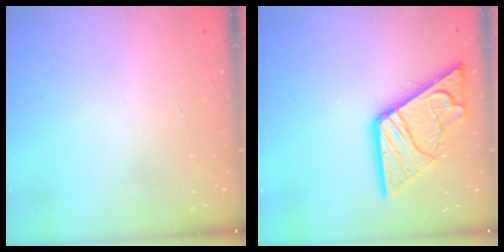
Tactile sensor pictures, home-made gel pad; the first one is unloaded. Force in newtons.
{"total": 17.6, "press": 17.5, "slide": 1.8}